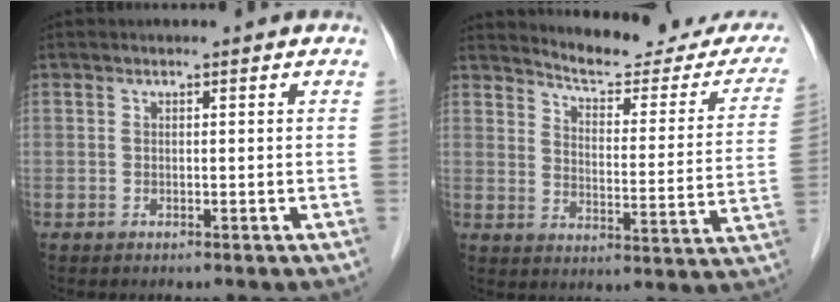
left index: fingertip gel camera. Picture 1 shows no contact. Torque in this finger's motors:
{"motor_torque": [-0.70, -0.81, 0.06, 0.01]}